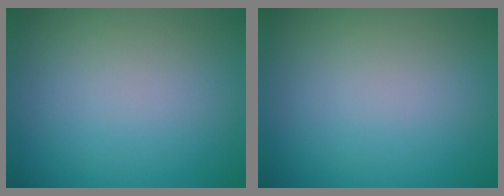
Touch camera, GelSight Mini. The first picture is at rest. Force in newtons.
{"total": 0.0}